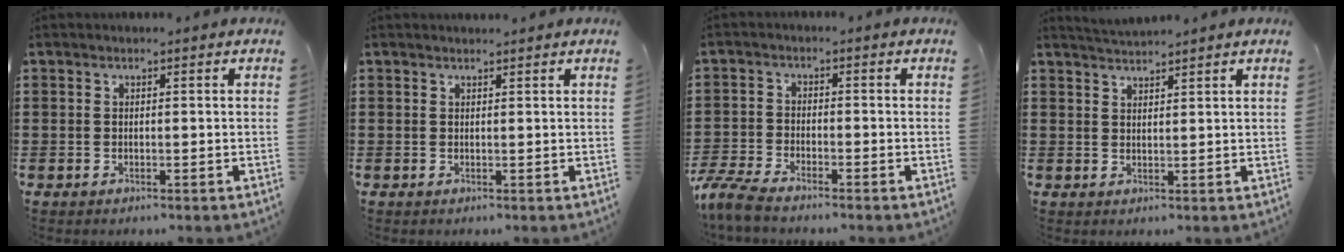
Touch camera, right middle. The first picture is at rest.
{"total": 0.7, "force": [0.7, 0.0, 0.0], "torque": [-0.002, 0.000, 0.014]}
{"total": 4.4, "force": [-4.0, 0.4, 1.9], "torque": [-0.067, -0.017, -0.086]}
{"total": 2.2, "force": [2.2, 0.0, 0.1], "torque": [-0.009, 0.000, 0.042]}